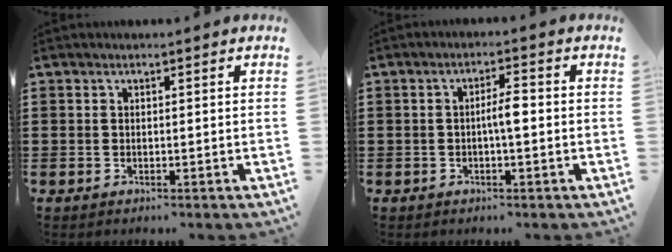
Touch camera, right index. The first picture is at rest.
{"total": 3.3, "force": [-0.4, 0.7, 3.2], "torque": [-0.057, 0.005, -0.009]}